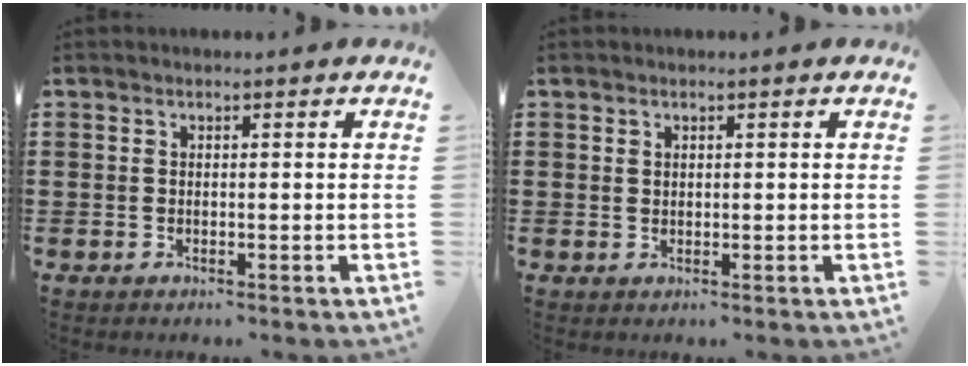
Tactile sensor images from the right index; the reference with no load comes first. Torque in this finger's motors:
{"motor_torque": [-0.61, 0.66, 0.01, -0.01]}